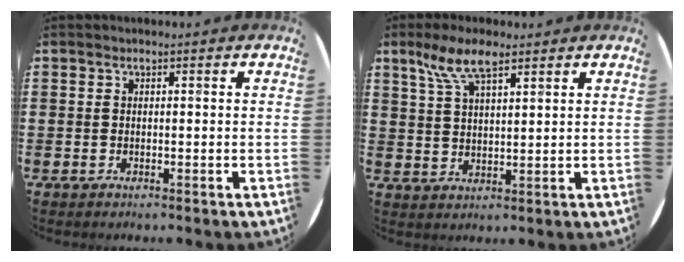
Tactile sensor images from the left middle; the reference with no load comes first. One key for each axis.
{"total": 6.9, "fx": 4.6, "fy": 2.2, "fz": 4.7, "tx": -0.103, "ty": 0.003, "tz": 0.081}